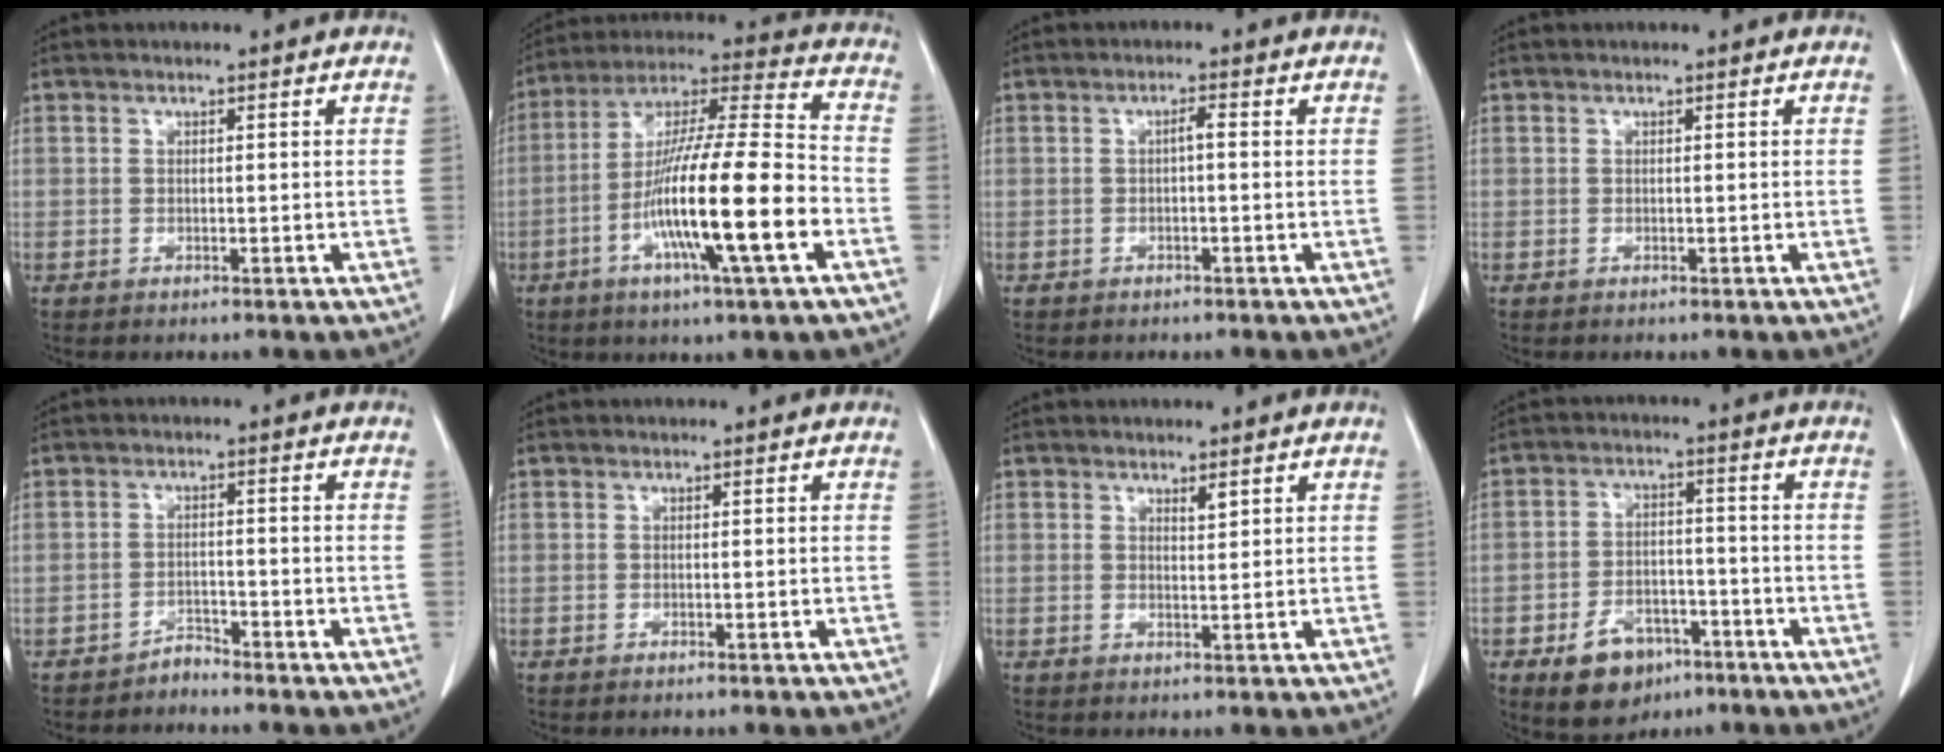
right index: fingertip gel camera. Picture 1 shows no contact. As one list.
[{"total": 19.3, "force": [-6.0, 0.7, 18.3], "torque": [-0.337, -0.011, -0.108]}, {"total": 1.4, "force": [-0.1, 0.3, 1.4], "torque": [-0.024, 0.005, 0.000]}, {"total": 0.0}, {"total": 2.0, "force": [-1.9, 0.3, -0.3], "torque": [0.014, -0.002, -0.032]}, {"total": 0.6, "force": [-0.4, 0.0, 0.4], "torque": [-0.008, -0.001, -0.007]}, {"total": 1.1, "force": [0.8, 0.2, 0.7], "torque": [-0.017, -0.004, 0.017]}, {"total": 8.5, "force": [-4.9, 5.3, 4.5], "torque": [-0.082, 0.007, -0.073]}]